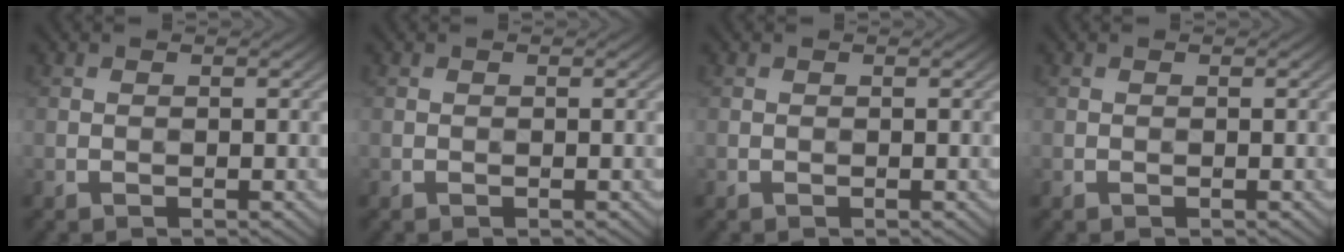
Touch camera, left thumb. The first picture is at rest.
{"total": 0.0}
{"total": 0.0}
{"total": 0.0}